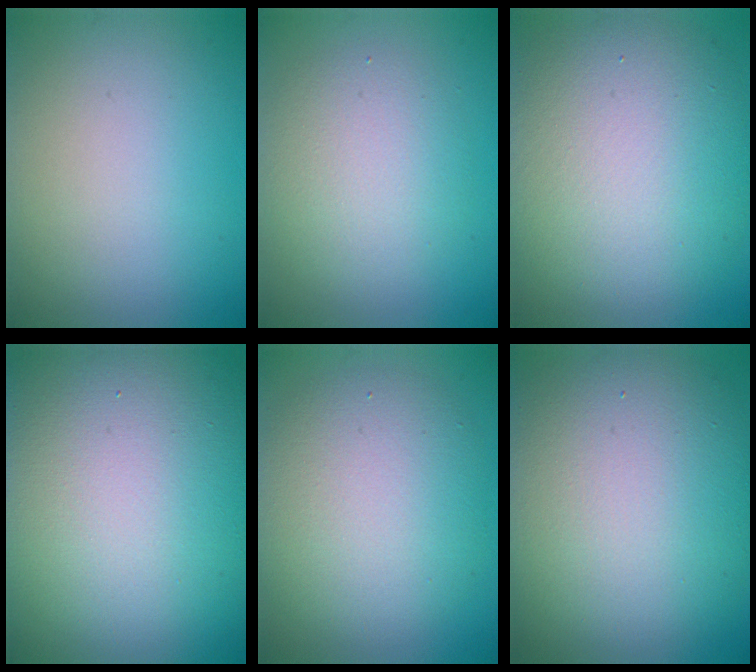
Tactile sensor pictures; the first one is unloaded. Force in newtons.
{"total": 4.2, "press": 4.2, "slide": 0.3}
{"total": 11.7, "press": 11.7, "slide": 0.8}
{"total": 24.0, "press": 24.0, "slide": 1.2}
{"total": 7.2, "press": 7.2, "slide": 0.6}
{"total": 13.3, "press": 13.2, "slide": 1.3}